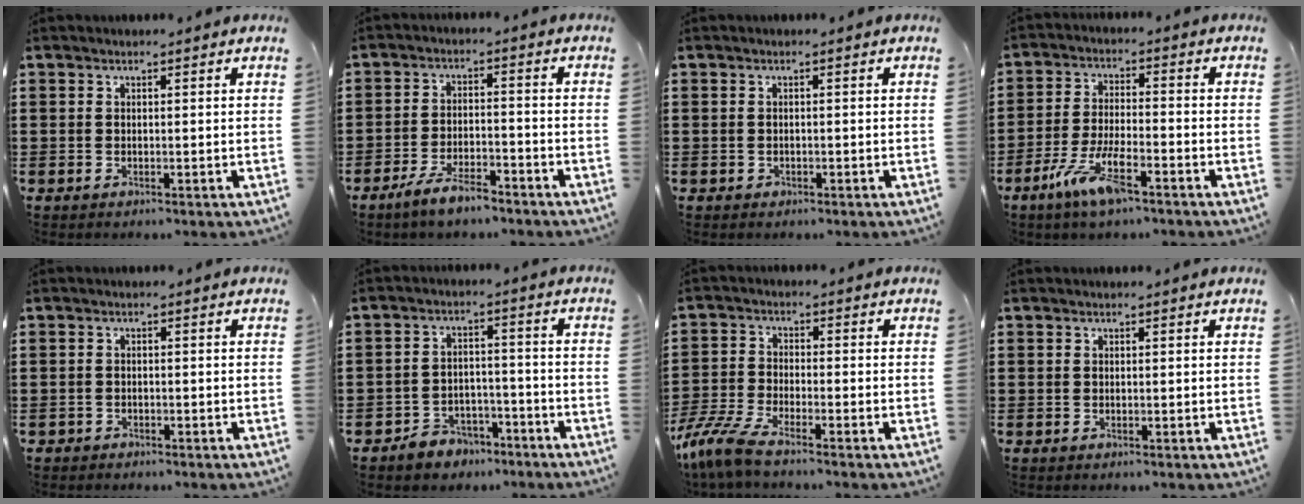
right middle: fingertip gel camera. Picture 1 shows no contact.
{"total": 5.7, "force": [-4.6, 1.4, 3.1], "torque": [-0.068, 0.000, -0.091]}
{"total": 0.5, "force": [-0.2, 0.5, 0.1], "torque": [-0.004, 0.004, -0.006]}
{"total": 8.1, "force": [-4.6, 2.1, 6.4], "torque": [-0.139, -0.006, -0.086]}
{"total": 1.1, "force": [-1.0, 0.5, -0.1], "torque": [-0.002, 0.004, -0.023]}
{"total": 4.4, "force": [-3.9, 1.8, 0.4], "torque": [-0.011, 0.013, -0.080]}
{"total": 5.9, "force": [-4.9, 0.5, 3.2], "torque": [-0.094, -0.020, -0.104]}
{"total": 0.0}